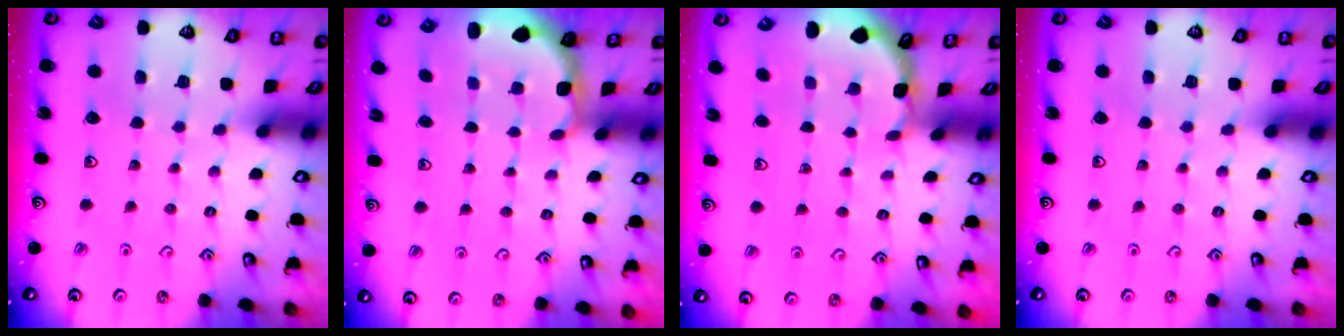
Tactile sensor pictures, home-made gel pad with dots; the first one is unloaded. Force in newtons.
{"total": 2.3, "press": 2.2, "slide": 0.6}
{"total": 1.5, "press": 1.4, "slide": 0.3}
{"total": 0.0}